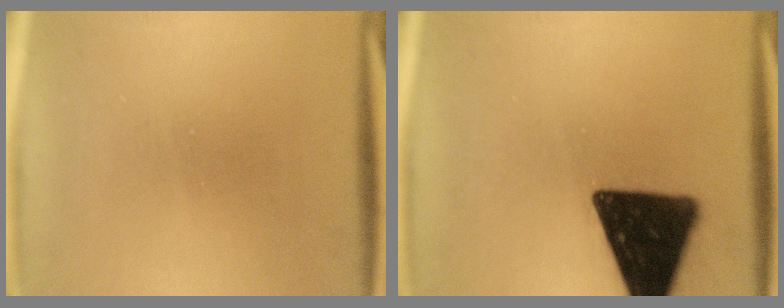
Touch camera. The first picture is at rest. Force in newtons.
{"total": 17.1}